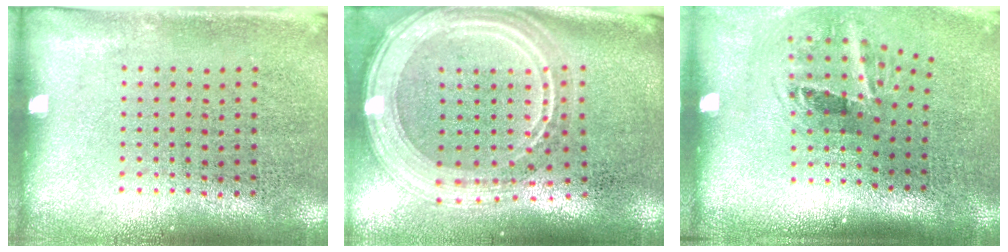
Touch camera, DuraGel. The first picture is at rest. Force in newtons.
{"total": 3.1, "press": 2.5, "slide": 1.7}
{"total": 2.0, "press": 1.2, "slide": 1.6}